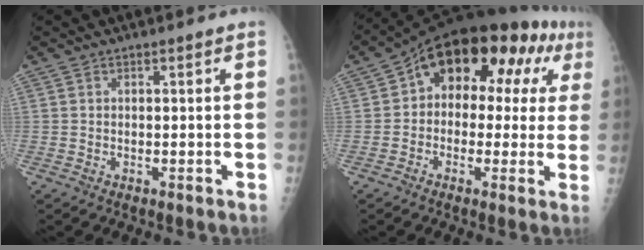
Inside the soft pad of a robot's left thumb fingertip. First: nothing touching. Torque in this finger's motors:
{"motor_torque": [0.88, 1.58, 0.35, -0.22, 0.11]}